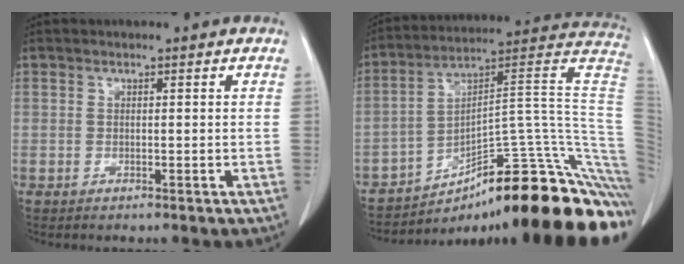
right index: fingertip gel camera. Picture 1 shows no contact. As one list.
[{"total": 27.4, "force": [-16.3, 5.8, 21.2], "torque": [-0.161, 0.054, -0.216]}]